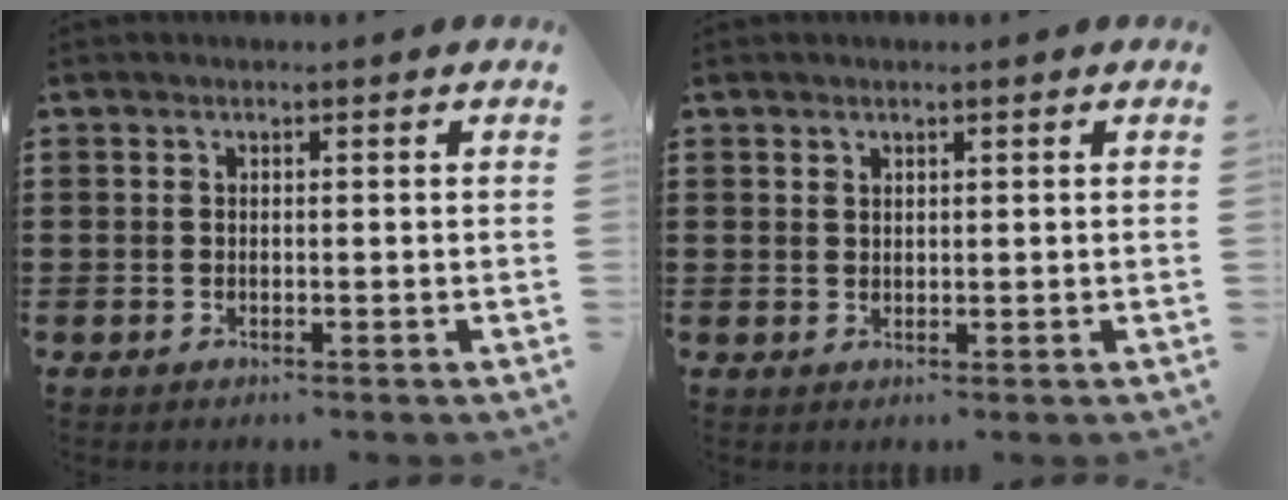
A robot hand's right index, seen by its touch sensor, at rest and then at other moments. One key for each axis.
{"total": 1.0, "fx": 0.9, "fy": 0.6, "fz": 0.1, "tx": -0.003, "ty": 0.002, "tz": 0.017}